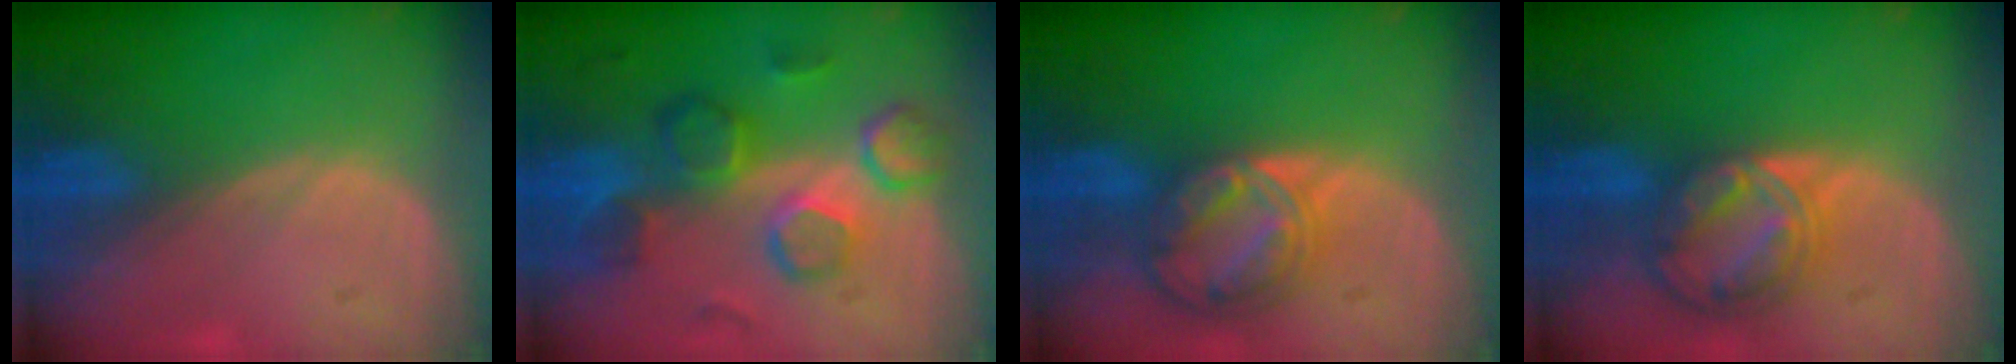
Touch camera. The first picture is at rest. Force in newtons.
{"total": 10.1, "press": 9.0, "slide": 4.5}
{"total": 8.7, "press": 7.5, "slide": 4.6}
{"total": 8.7, "press": 7.4, "slide": 4.6}